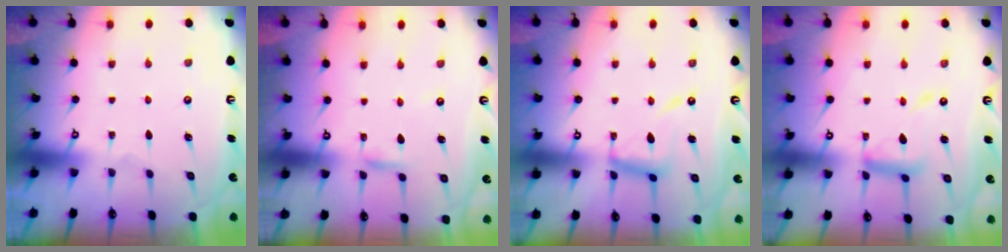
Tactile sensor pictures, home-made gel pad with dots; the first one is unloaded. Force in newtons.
{"total": 2.1, "press": 2.1, "slide": 0.1}
{"total": 13.5, "press": 13.5, "slide": 1.2}
{"total": 12.6, "press": 12.5, "slide": 1.1}